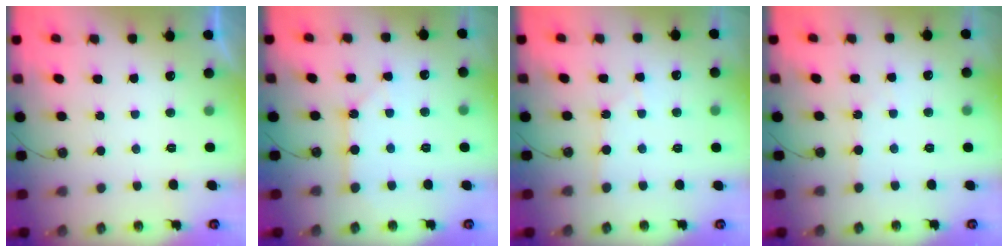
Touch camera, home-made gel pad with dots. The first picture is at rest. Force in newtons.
{"total": 2.8, "press": 2.8, "slide": 0.1}
{"total": 2.6, "press": 2.6, "slide": 0.3}
{"total": 2.2, "press": 2.2, "slide": 0.3}